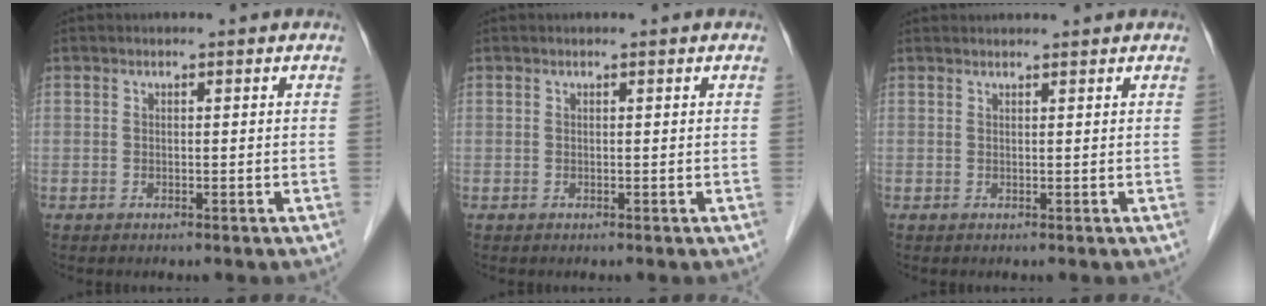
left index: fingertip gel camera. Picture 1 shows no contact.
{"total": 0.0}
{"total": 3.8, "force": [3.7, 0.2, 0.7], "torque": [-0.012, 0.031, 0.046]}